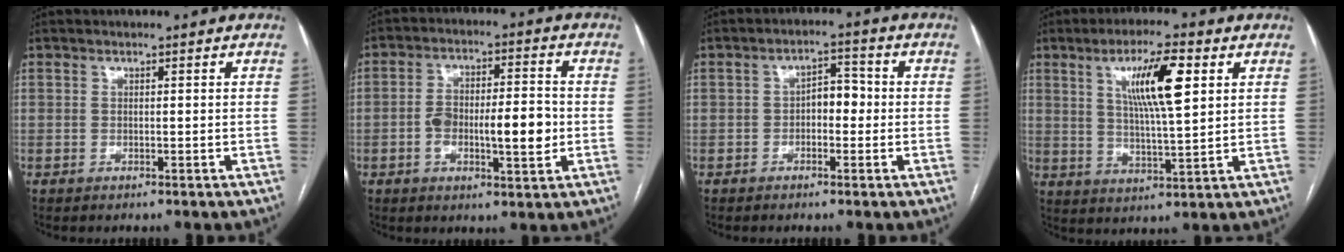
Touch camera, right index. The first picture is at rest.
{"total": 10.3, "force": [-1.7, 3.2, 9.6], "torque": [-0.165, 0.014, -0.024]}
{"total": 4.1, "force": [-0.5, 2.2, 3.4], "torque": [-0.049, 0.020, -0.012]}
{"total": 10.6, "force": [3.9, 1.3, 9.8], "torque": [-0.172, 0.006, 0.067]}